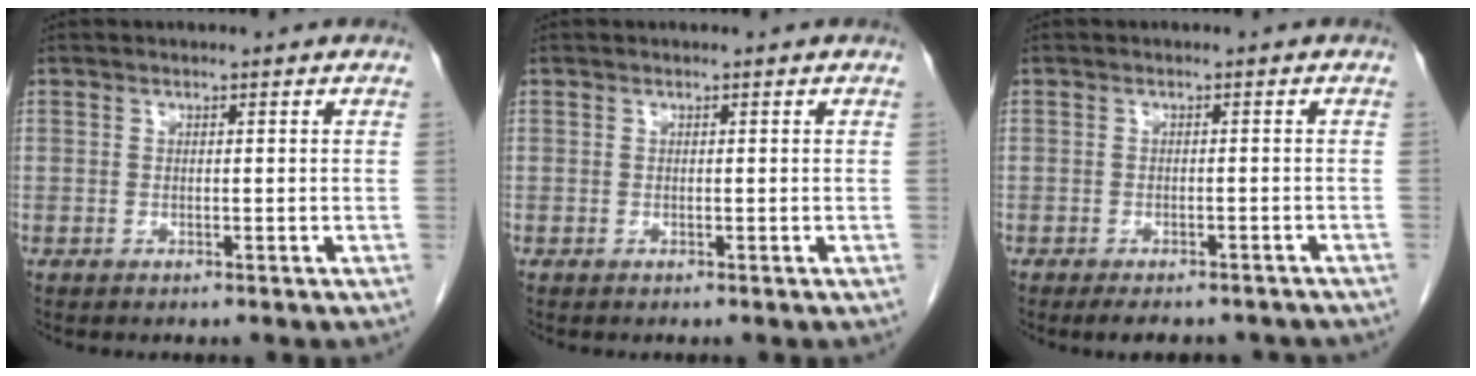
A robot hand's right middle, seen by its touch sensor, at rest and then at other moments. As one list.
[{"total": 0.0}, {"total": 7.9, "force": [-6.8, 2.6, 3.0], "torque": [-0.032, -0.001, -0.076]}]